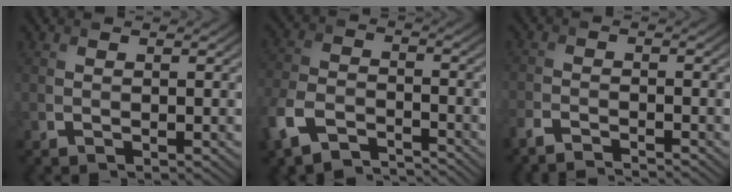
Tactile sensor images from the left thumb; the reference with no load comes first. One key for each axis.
{"total": 8.6, "fx": -6.0, "fy": 4.1, "fz": 4.7, "tx": -0.112, "ty": -0.014, "tz": -0.128}
{"total": 2.9, "fx": -2.8, "fy": -0.1, "fz": 0.8, "tx": -0.017, "ty": -0.005, "tz": -0.061}